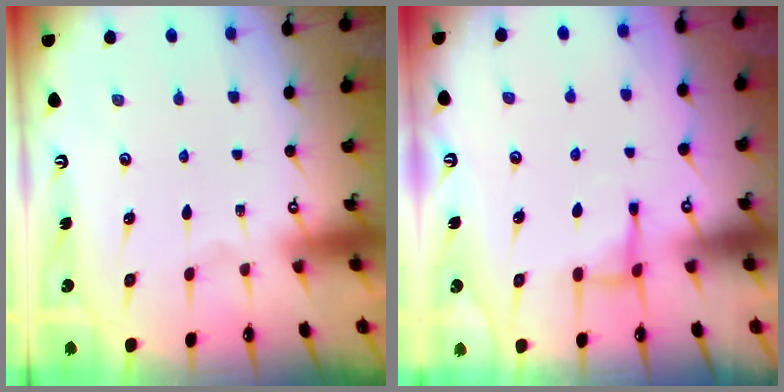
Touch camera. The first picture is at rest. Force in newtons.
{"total": 5.4, "press": 5.3, "slide": 0.7}